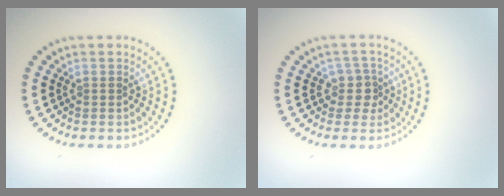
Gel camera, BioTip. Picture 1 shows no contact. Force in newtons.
{"total": 2.0, "press": 1.6, "slide": 1.3}